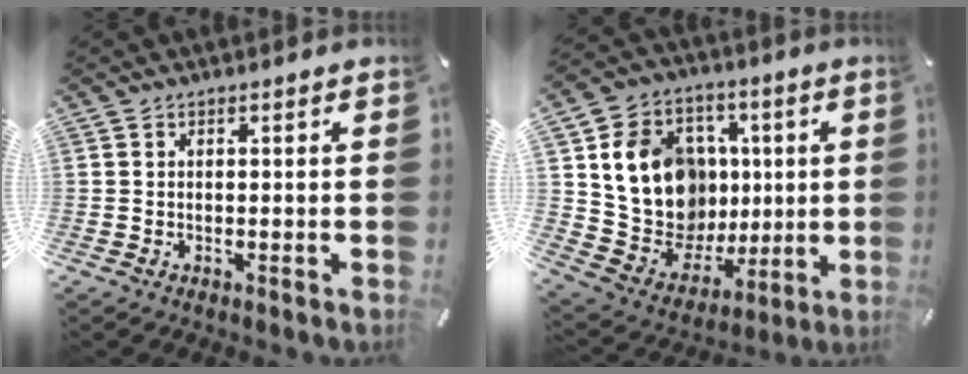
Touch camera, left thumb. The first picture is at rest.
{"total": 17.7, "force": [4.1, 15.2, 8.0], "torque": [-0.132, -0.013, 0.098]}